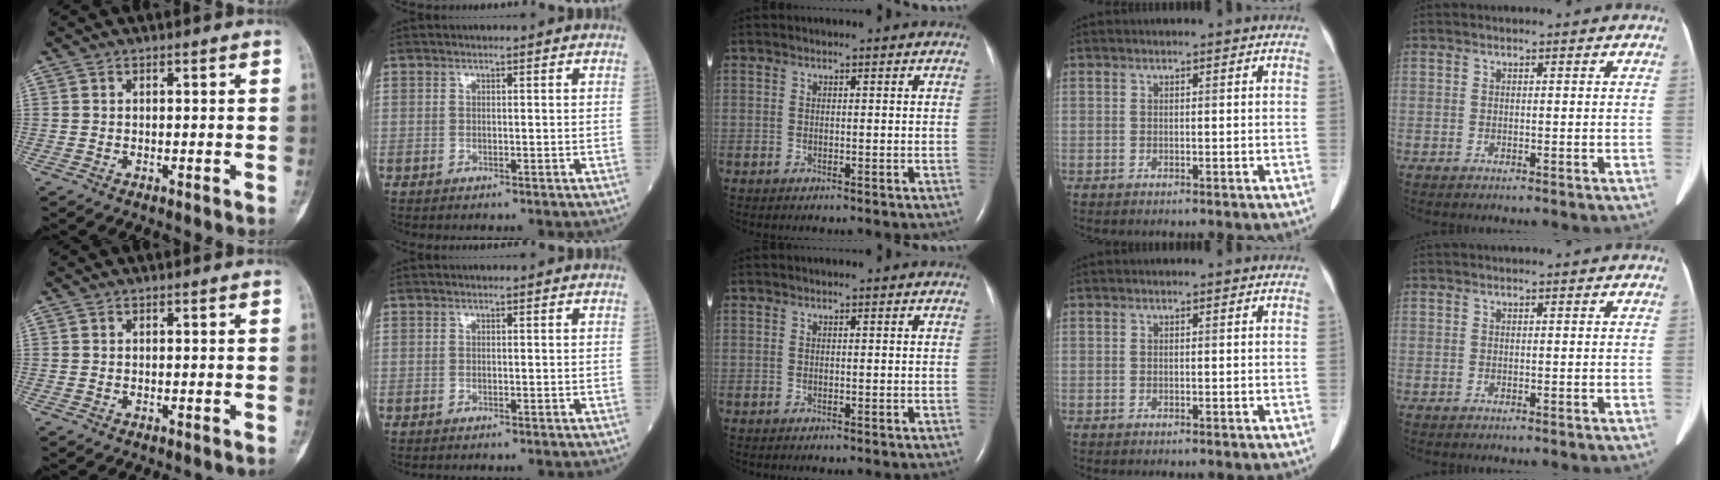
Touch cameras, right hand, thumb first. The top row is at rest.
{}